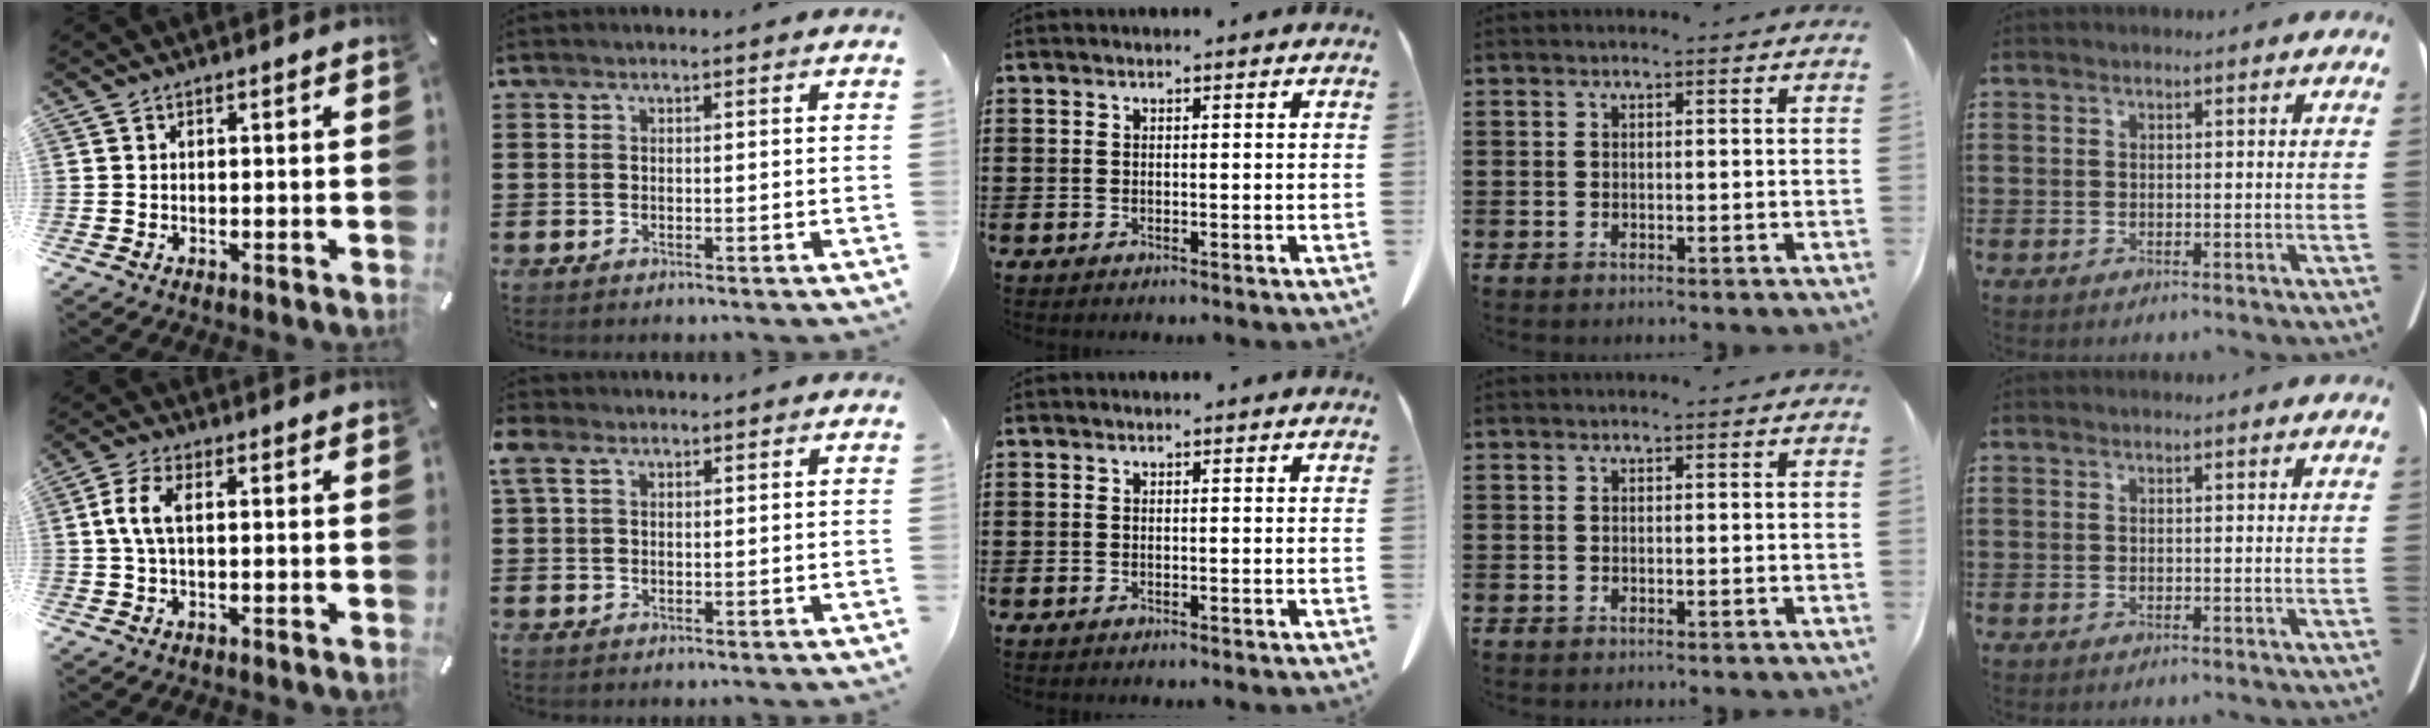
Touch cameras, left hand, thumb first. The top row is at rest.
{"thumb": {"total": 6.2, "force": [0.8, 2.9, 5.5], "torque": [-0.125, 0.003, 0.009]}, "index": {"total": 2.7, "force": [1.3, 1.7, 1.7], "torque": [-0.040, 0.008, 0.024]}}